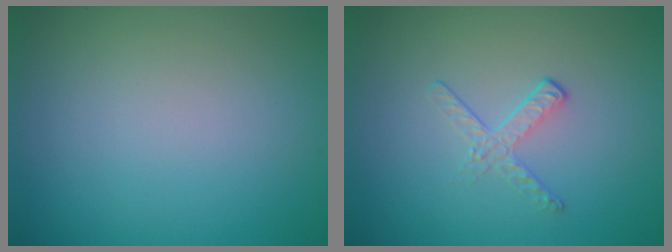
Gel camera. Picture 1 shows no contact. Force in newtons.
{"total": 1.7, "press": 0.7, "slide": 1.5}